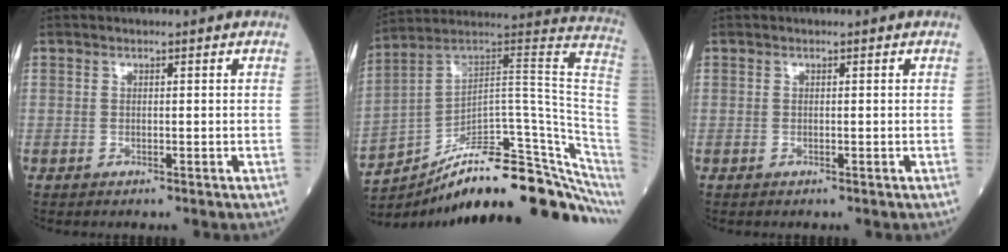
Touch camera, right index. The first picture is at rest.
{"total": 24.9, "force": [-16.9, 4.3, 17.9], "torque": [-0.140, 0.069, -0.247]}
{"total": 0.0}